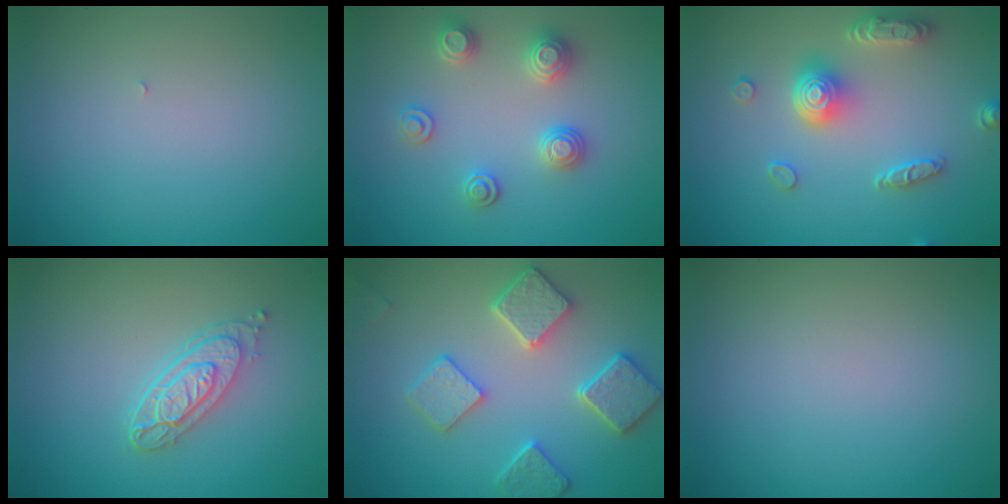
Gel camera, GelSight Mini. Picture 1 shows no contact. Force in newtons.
{"total": 2.9, "press": 2.8, "slide": 0.6}
{"total": 4.9, "press": 3.9, "slide": 2.9}
{"total": 3.8, "press": 3.0, "slide": 2.3}
{"total": 4.8, "press": 4.5, "slide": 1.6}
{"total": 0.0}